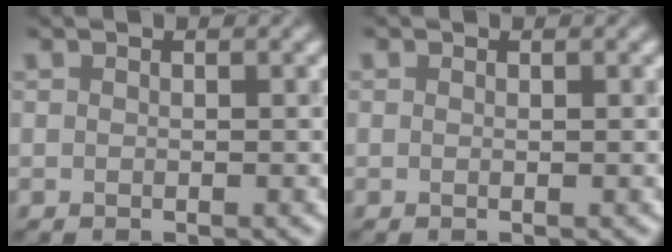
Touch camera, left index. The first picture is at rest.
{"total": 0.0}